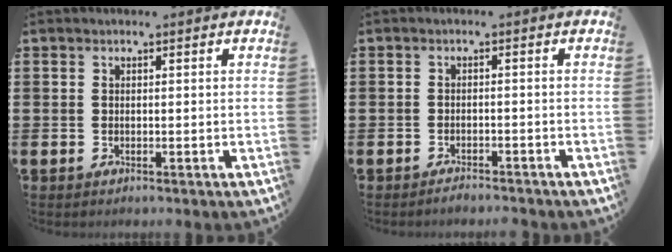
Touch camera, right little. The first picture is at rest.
{"total": 1.3, "force": [-1.3, 0.0, 0.2], "torque": [-0.007, 0.000, -0.025]}